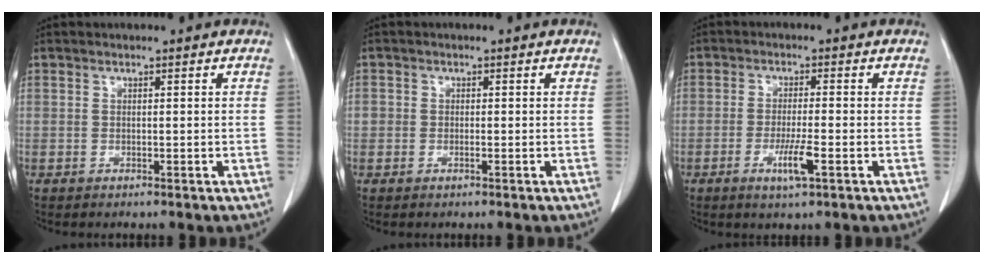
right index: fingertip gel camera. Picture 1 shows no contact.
{"total": 1.2, "force": [-0.2, 1.0, 0.6], "torque": [-0.008, 0.002, -0.004]}
{"total": 4.6, "force": [-1.9, 0.3, 4.2], "torque": [-0.082, -0.008, -0.034]}